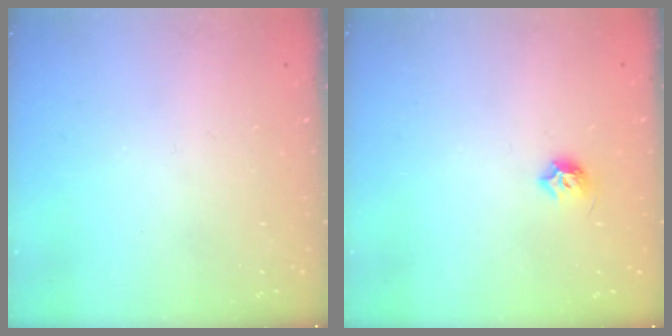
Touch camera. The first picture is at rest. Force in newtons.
{"total": 5.9, "press": 5.8, "slide": 0.9}